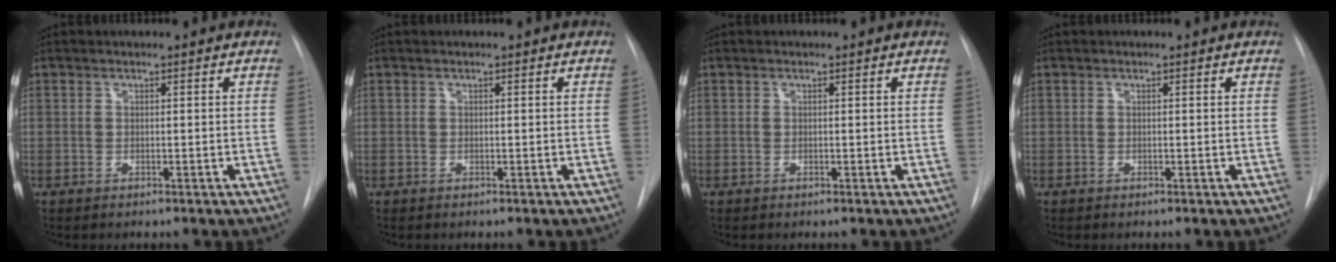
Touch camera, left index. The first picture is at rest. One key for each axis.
{"total": 0.0}
{"total": 0.0}
{"total": 0.0}